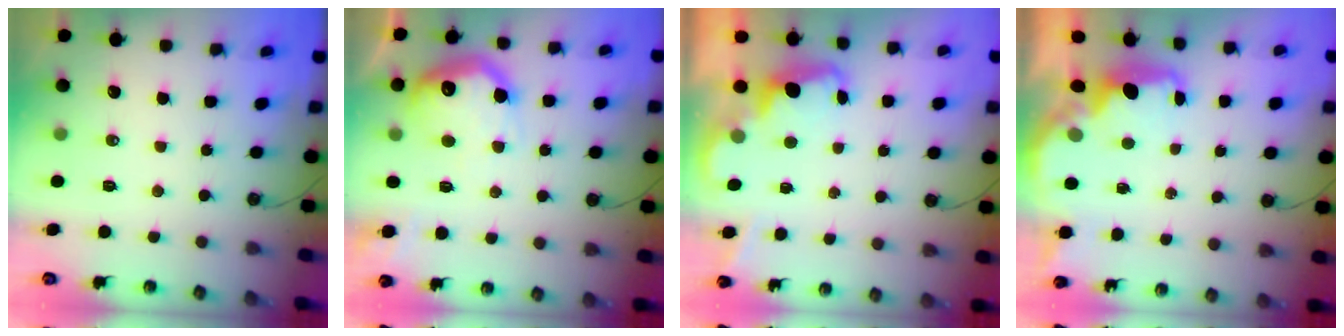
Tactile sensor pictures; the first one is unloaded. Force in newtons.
{"total": 15.0, "press": 15.0, "slide": 0.4}
{"total": 2.3, "press": 2.3, "slide": 0.6}
{"total": 2.3, "press": 2.1, "slide": 0.8}